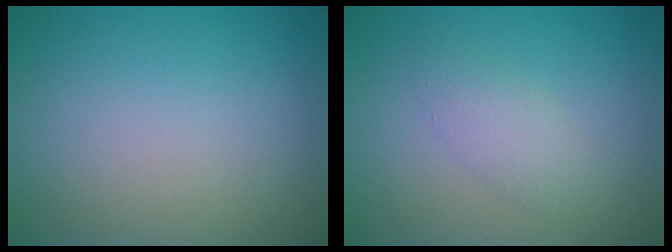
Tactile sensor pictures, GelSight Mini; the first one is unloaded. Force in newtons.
{"total": 2.1, "press": 2.1, "slide": 0.0}